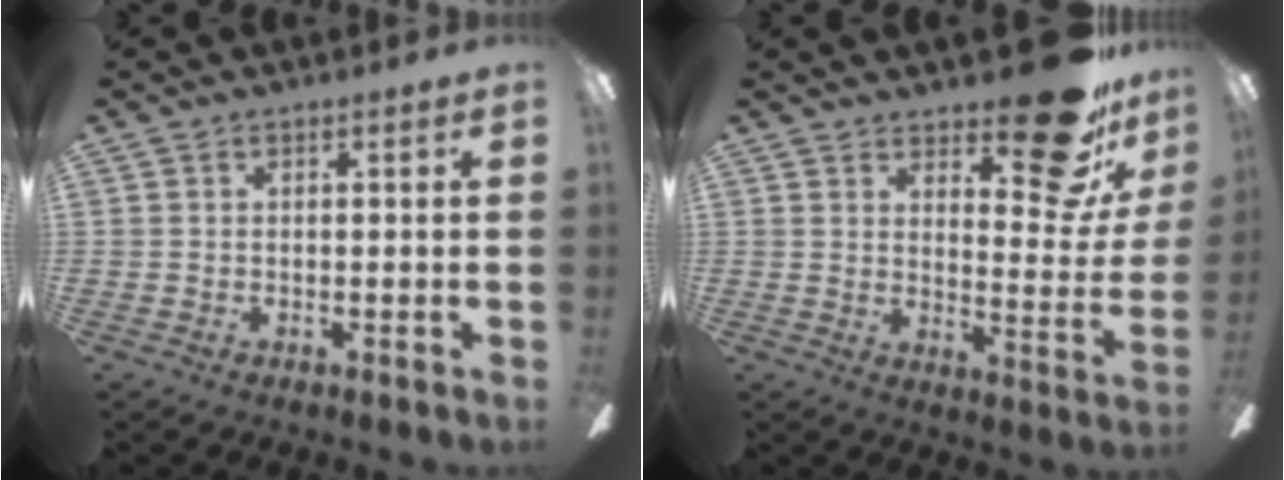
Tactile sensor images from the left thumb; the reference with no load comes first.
{"total": 19.1, "force": [12.6, 7.2, 12.4], "torque": [-0.159, -0.081, 0.209]}